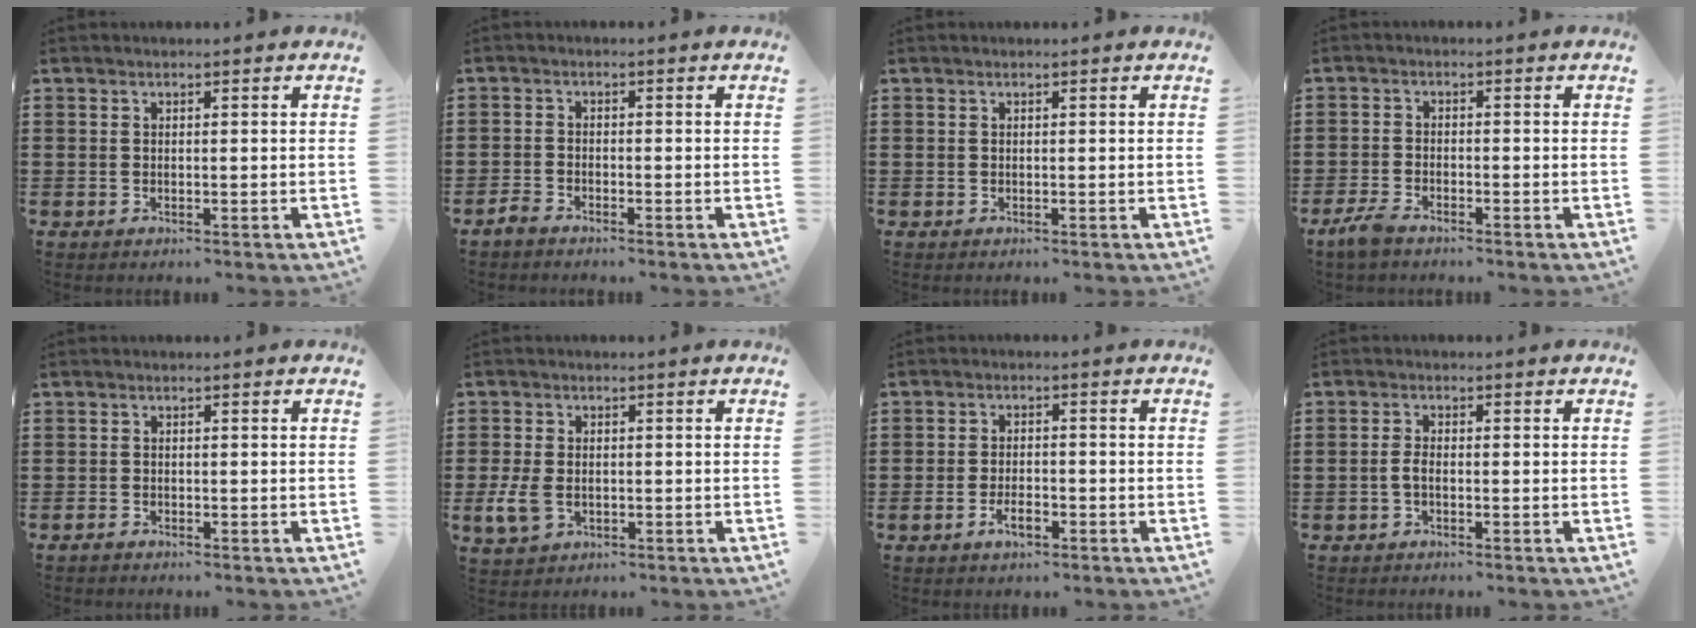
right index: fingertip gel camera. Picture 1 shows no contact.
{"total": 1.5, "force": [-1.4, 0.3, 0.3], "torque": [-0.016, -0.001, -0.031]}
{"total": 0.0}
{"total": 2.4, "force": [-2.0, 0.7, 1.2], "torque": [-0.035, 0.000, -0.042]}
{"total": 0.7, "force": [-0.6, 0.2, 0.3], "torque": [-0.007, -0.004, -0.010]}
{"total": 3.8, "force": [-1.0, 2.6, 2.5], "torque": [-0.070, -0.005, -0.022]}
{"total": 3.3, "force": [-1.7, 1.4, 2.5], "torque": [-0.044, 0.003, -0.032]}
{"total": 1.9, "force": [-0.7, 0.6, 1.6], "torque": [-0.047, -0.008, -0.018]}